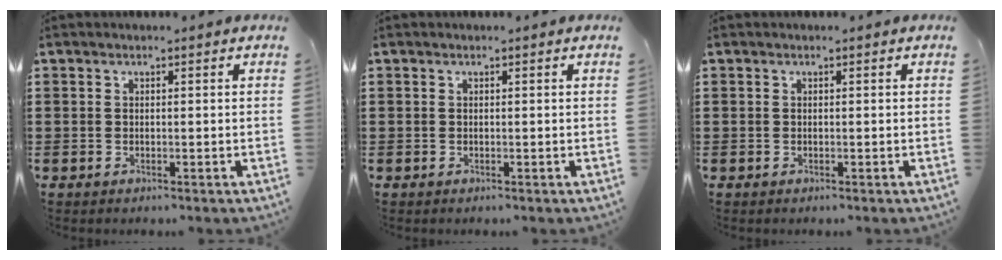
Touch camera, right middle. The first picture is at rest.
{"total": 0.0}
{"total": 0.0}